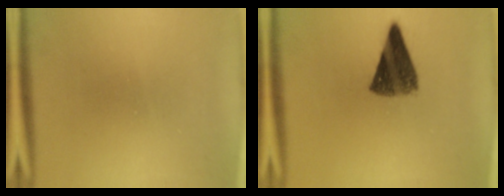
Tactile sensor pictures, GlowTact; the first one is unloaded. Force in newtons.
{"total": 8.4}